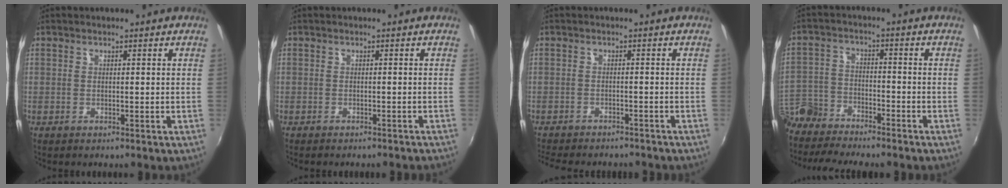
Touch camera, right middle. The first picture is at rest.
{"total": 3.6, "force": [-3.3, 0.6, 1.4], "torque": [-0.032, -0.012, -0.041]}
{"total": 10.7, "force": [-9.4, 2.8, 4.1], "torque": [-0.098, -0.019, -0.136]}
{"total": 11.6, "force": [-10.1, 4.3, 3.8], "torque": [-0.114, -0.005, -0.193]}